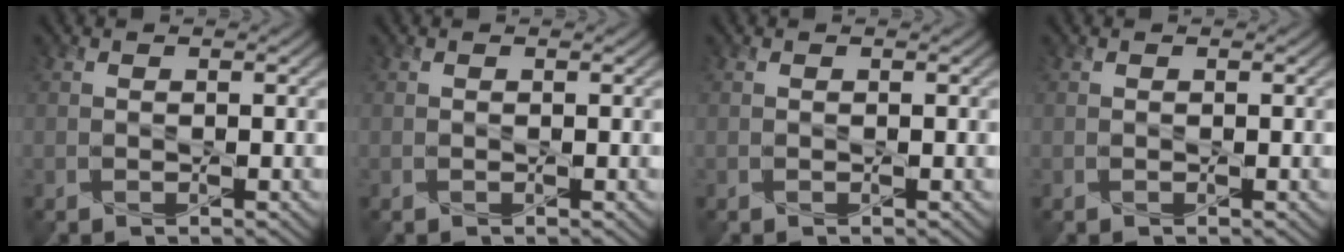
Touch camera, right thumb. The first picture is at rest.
{"total": 0.0}
{"total": 0.0}
{"total": 0.0}